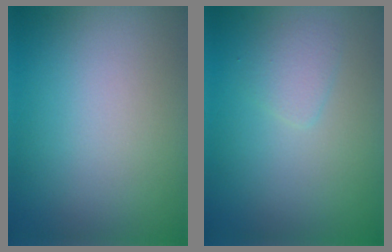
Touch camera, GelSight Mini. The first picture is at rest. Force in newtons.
{"total": 1.4, "press": 1.4, "slide": 0.1}